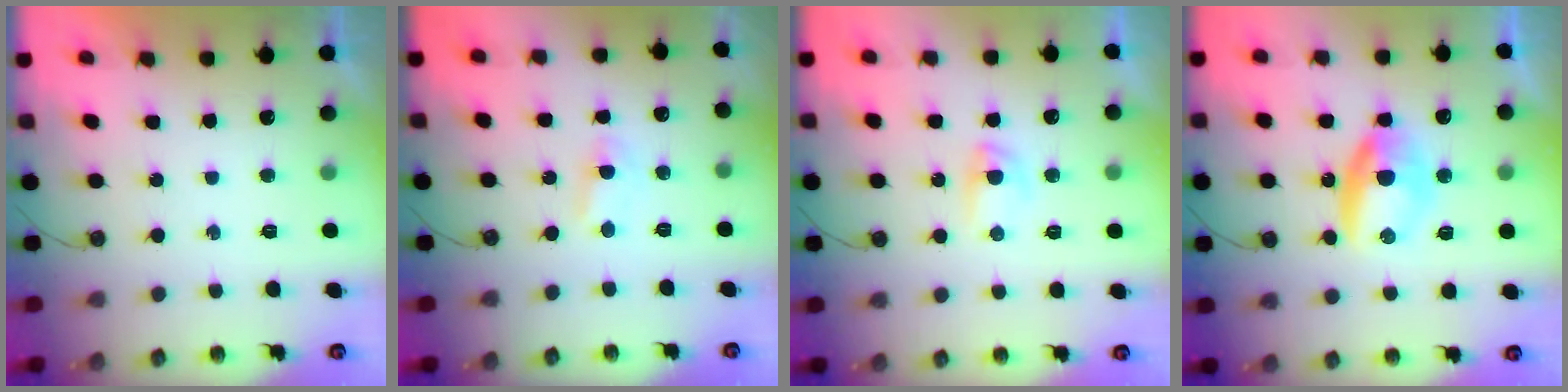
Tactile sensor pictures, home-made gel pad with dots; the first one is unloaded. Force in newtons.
{"total": 2.1, "press": 2.1, "slide": 0.3}
{"total": 2.9, "press": 2.9, "slide": 0.5}
{"total": 8.7, "press": 8.5, "slide": 1.6}